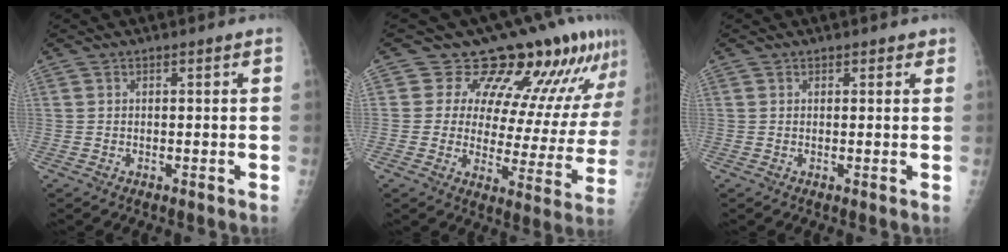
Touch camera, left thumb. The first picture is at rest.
{"total": 18.2, "force": [14.3, 7.9, 8.0], "torque": [-0.045, -0.077, 0.167]}
{"total": 1.1, "force": [0.8, 0.7, 0.0], "torque": [0.015, -0.004, 0.005]}